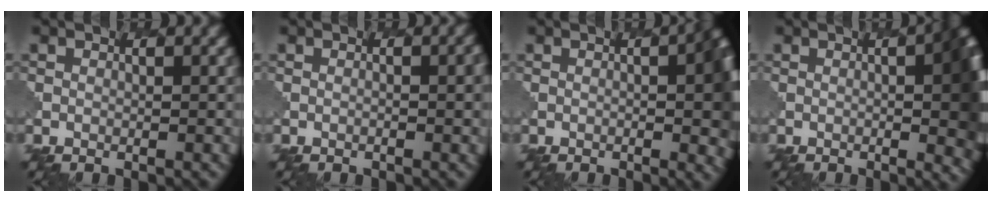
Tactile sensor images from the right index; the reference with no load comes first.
{"total": 1.0, "force": [-0.1, 0.0, 1.0], "torque": [0.000, 0.009, -0.004]}
{"total": 5.6, "force": [-0.1, 1.2, 5.5], "torque": [-0.057, -0.001, 0.001]}
{"total": 8.6, "force": [0.0, 2.3, 8.3], "torque": [-0.066, 0.006, 0.000]}